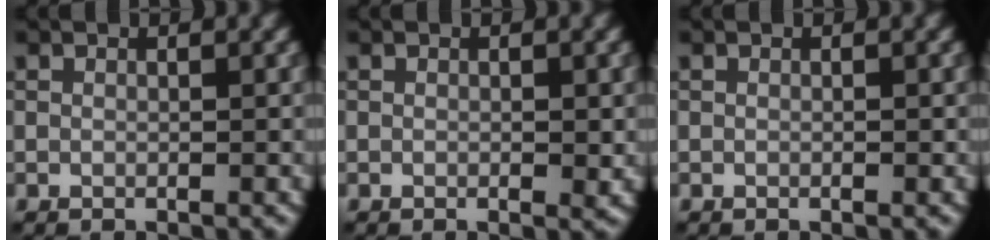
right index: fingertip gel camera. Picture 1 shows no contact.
{"total": 1.0, "force": [-0.1, 0.3, 0.9], "torque": [-0.014, -0.001, 0.000]}
{"total": 0.0}